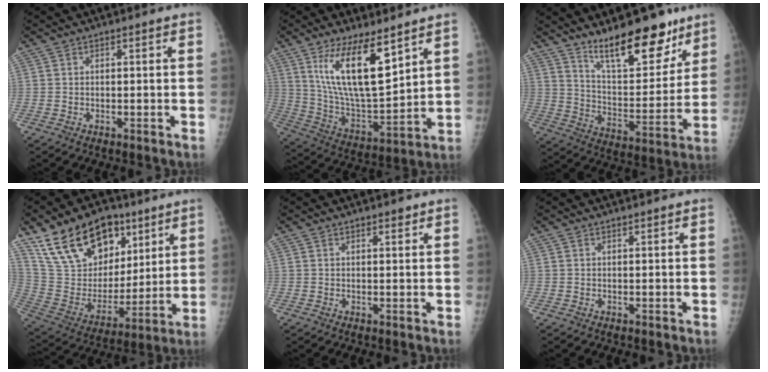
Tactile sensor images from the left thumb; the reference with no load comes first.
{"total": 16.5, "force": [8.6, 5.5, 12.9], "torque": [-0.215, -0.053, 0.173]}
{"total": 17.5, "force": [12.6, 6.2, 10.4], "torque": [-0.108, -0.091, 0.210]}
{"total": 22.0, "force": [13.5, 13.0, 11.6], "torque": [-0.165, -0.043, 0.250]}
{"total": 1.1, "force": [0.8, 0.4, 0.6], "torque": [-0.007, -0.005, 0.012]}
{"total": 0.0}